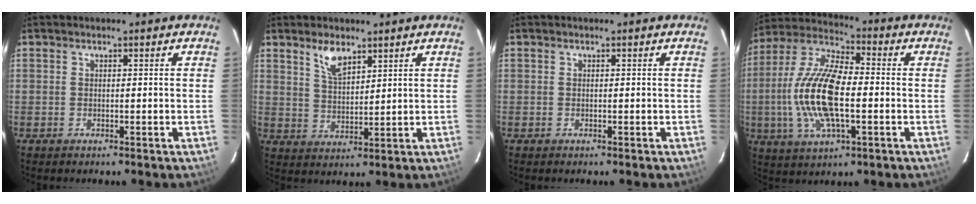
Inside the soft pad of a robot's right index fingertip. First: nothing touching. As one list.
[{"total": 5.4, "force": [3.7, 2.1, 3.3], "torque": [-0.060, 0.001, 0.073]}, {"total": 0.0}, {"total": 17.1, "force": [-2.2, 6.6, 15.6], "torque": [-0.322, 0.002, -0.048]}]